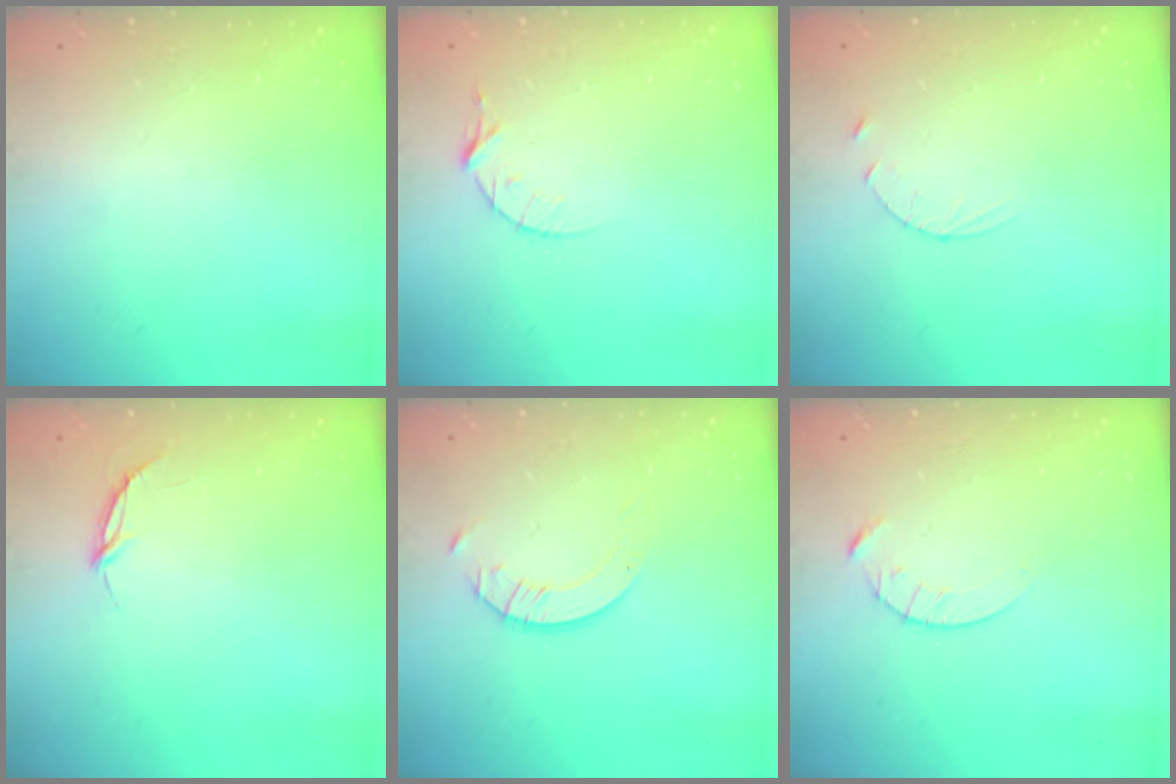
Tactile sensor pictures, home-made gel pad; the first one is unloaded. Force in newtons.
{"total": 3.8, "press": 3.7, "slide": 0.5}
{"total": 3.1, "press": 3.1, "slide": 0.3}
{"total": 3.3, "press": 3.3, "slide": 0.3}
{"total": 2.0, "press": 2.0, "slide": 0.2}
{"total": 4.3, "press": 4.2, "slide": 0.5}